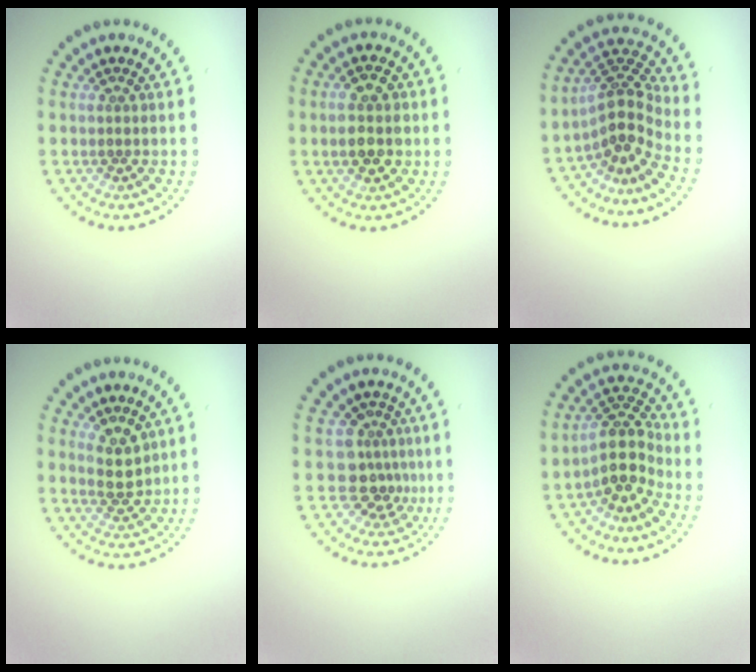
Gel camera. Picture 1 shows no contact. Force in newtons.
{"total": 3.8, "press": 3.8, "slide": 0.2}
{"total": 3.9, "press": 2.7, "slide": 2.8}
{"total": 2.8, "press": 2.7, "slide": 1.0}
{"total": 3.3, "press": 2.3, "slide": 2.3}
{"total": 4.0, "press": 3.1, "slide": 2.5}